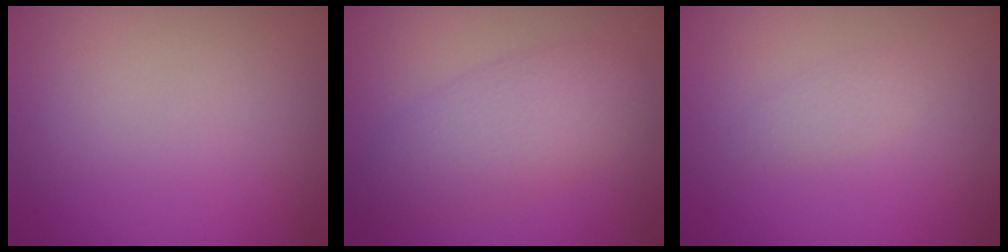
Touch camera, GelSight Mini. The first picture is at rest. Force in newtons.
{"total": 4.8, "press": 4.8, "slide": 0.0}
{"total": 1.1, "press": 1.1, "slide": 0.0}